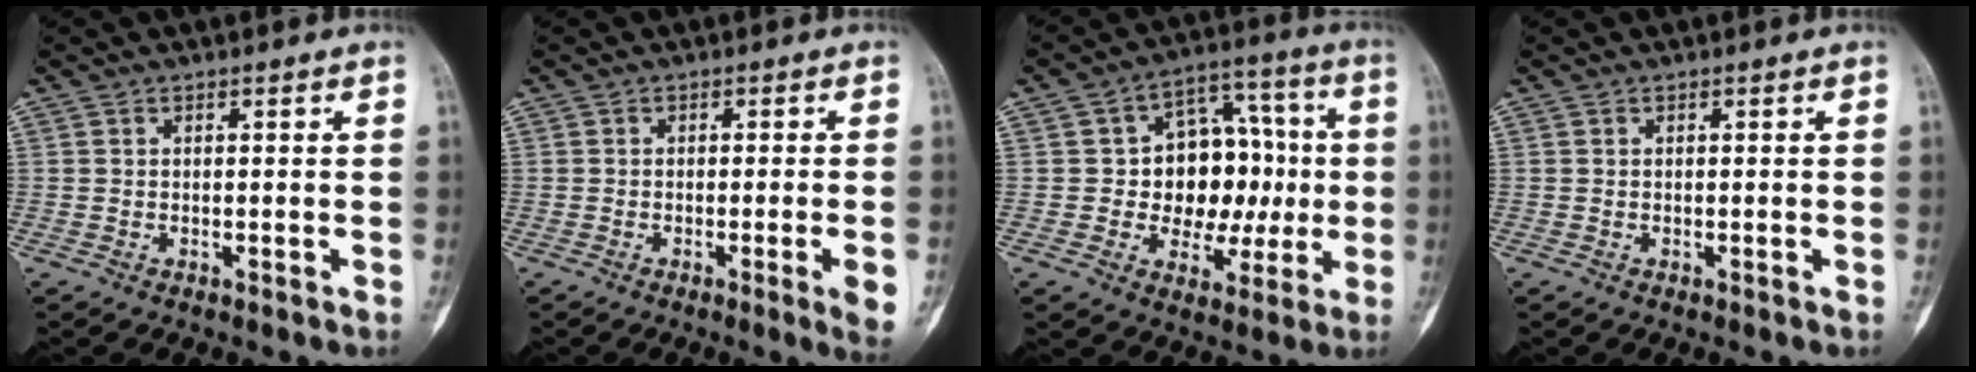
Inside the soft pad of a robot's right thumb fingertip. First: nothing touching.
{"total": 4.8, "force": [-1.8, 0.3, 4.4], "torque": [-0.056, -0.005, -0.026]}
{"total": 16.2, "force": [-0.3, 11.7, 11.2], "torque": [-0.095, 0.040, 0.001]}
{"total": 0.0}